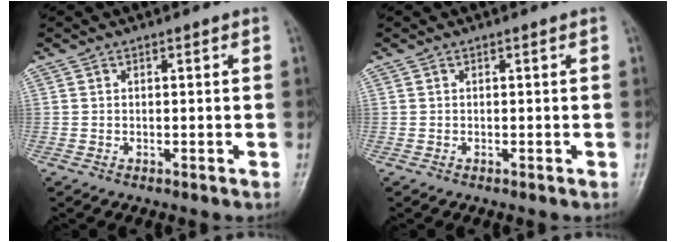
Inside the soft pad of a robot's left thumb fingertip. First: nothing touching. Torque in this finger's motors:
{"motor_torque": [-0.03, 0.03, 0.05, -0.07, 0.00]}